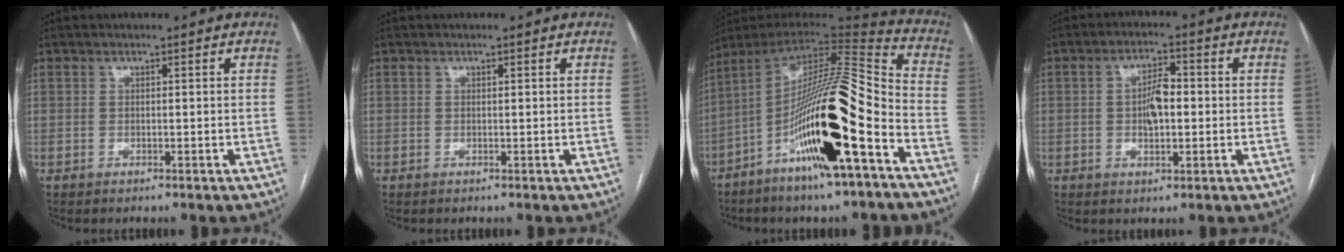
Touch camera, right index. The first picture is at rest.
{"total": 0.0}
{"total": 22.3, "force": [-9.3, 2.0, 20.1], "torque": [-0.343, -0.016, -0.159]}
{"total": 1.3, "force": [-0.2, 0.1, 1.3], "torque": [-0.021, 0.004, -0.003]}